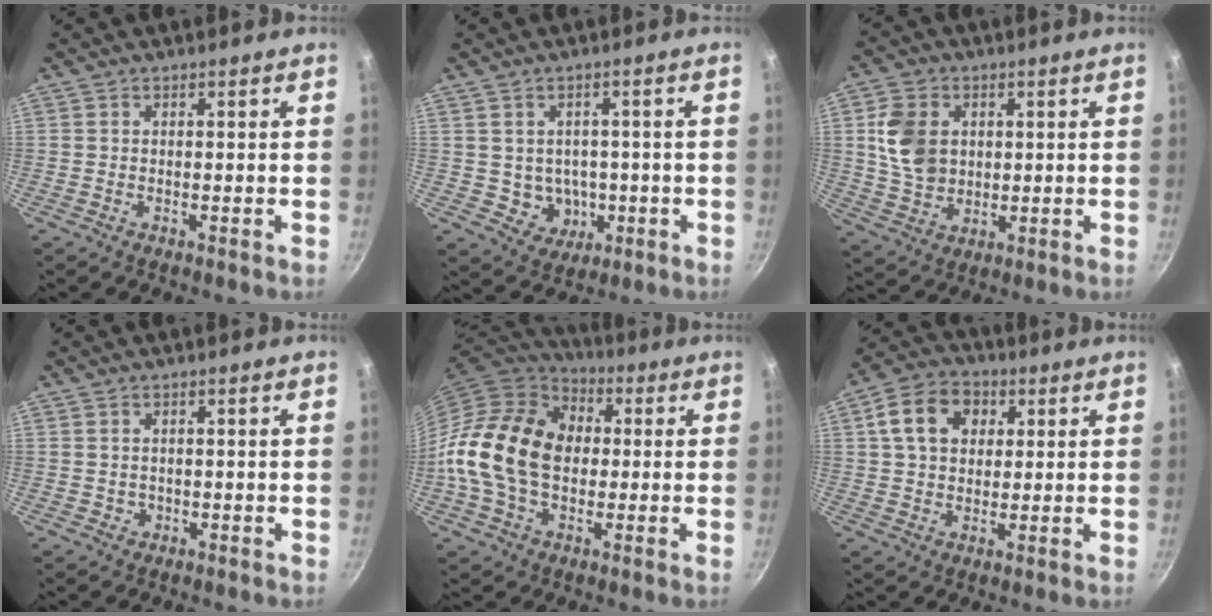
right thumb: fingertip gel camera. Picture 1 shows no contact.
{"total": 6.2, "force": [-0.6, 5.7, 2.5], "torque": [-0.015, 0.012, 0.007]}
{"total": 10.4, "force": [2.0, 8.2, 6.2], "torque": [-0.096, -0.010, 0.041]}
{"total": 1.2, "force": [-0.1, 1.2, 0.3], "torque": [-0.001, 0.000, 0.003]}
{"total": 20.0, "force": [0.2, 14.4, 13.9], "torque": [-0.228, 0.031, -0.007]}
{"total": 10.9, "force": [3.2, 8.2, 6.5], "torque": [-0.094, 0.010, 0.041]}